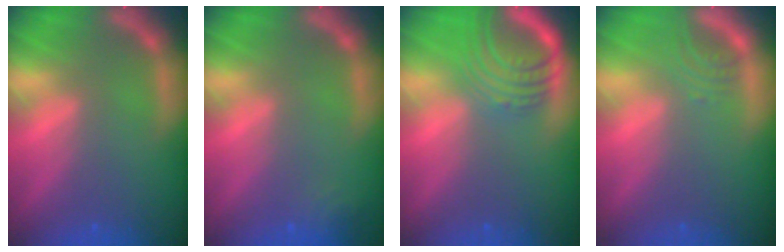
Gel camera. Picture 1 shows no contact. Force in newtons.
{"total": 1.9}
{"total": 7.6}
{"total": 2.0}